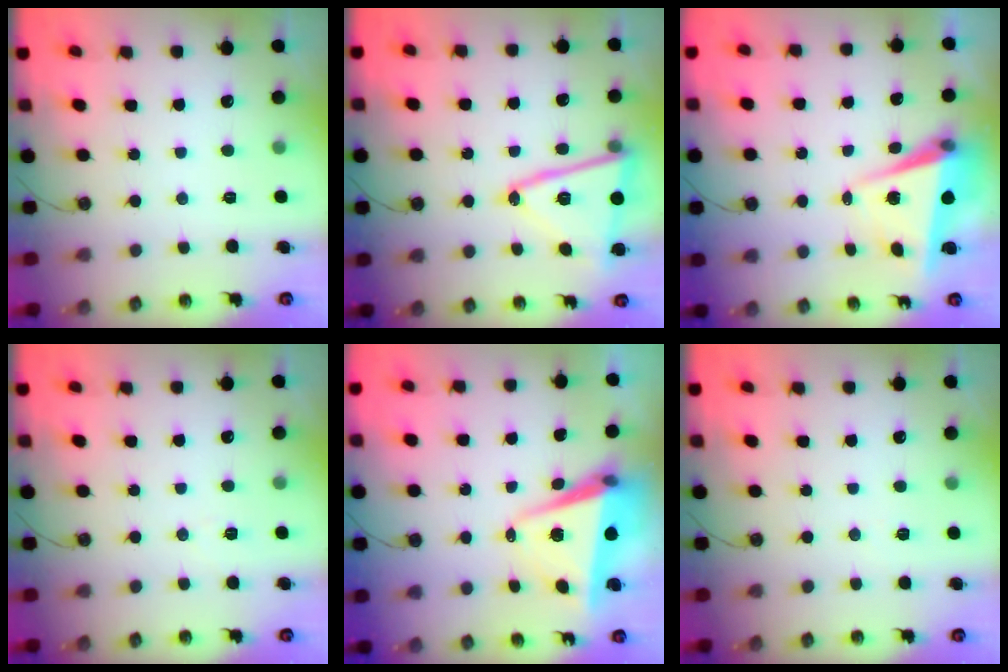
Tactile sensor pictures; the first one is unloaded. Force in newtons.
{"total": 16.7, "press": 16.6, "slide": 1.5}
{"total": 6.0, "press": 5.5, "slide": 2.5}
{"total": 6.9, "press": 5.4, "slide": 4.3}
{"total": 6.8, "press": 5.9, "slide": 3.5}
{"total": 2.5, "press": 2.2, "slide": 1.1}